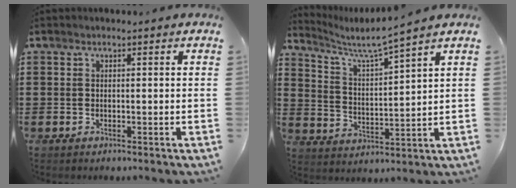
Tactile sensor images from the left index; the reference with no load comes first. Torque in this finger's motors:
{"motor_torque": [-0.03, 0.14, -0.01, 0.03]}